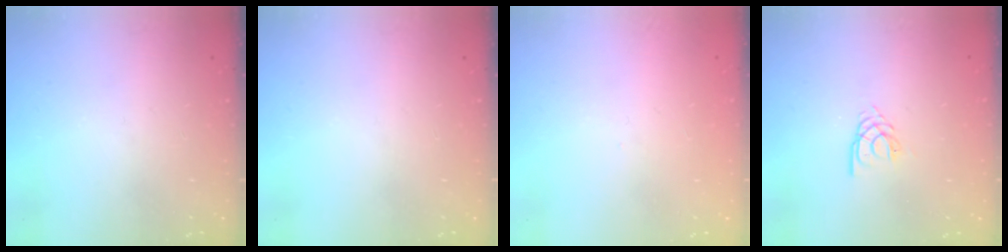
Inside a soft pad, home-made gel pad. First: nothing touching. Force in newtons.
{"total": 0.0}
{"total": 0.0}
{"total": 2.6, "press": 2.6, "slide": 0.3}